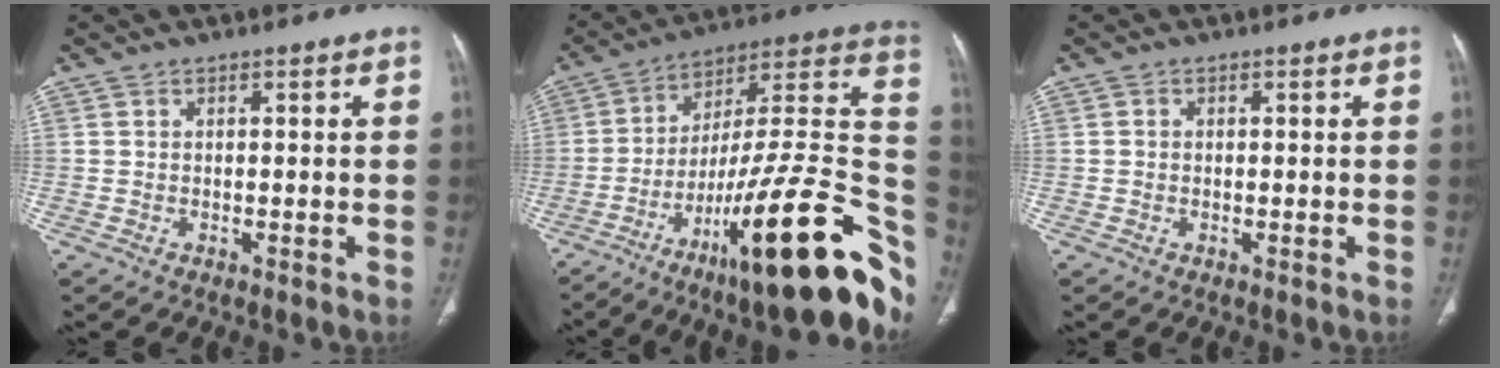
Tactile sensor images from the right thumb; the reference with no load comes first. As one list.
[{"total": 33.1, "force": [-16.1, 8.5, 27.7], "torque": [-0.304, 0.082, -0.242]}, {"total": 0.6, "force": [-0.1, 0.5, 0.2], "torque": [-0.003, 0.002, -0.002]}]